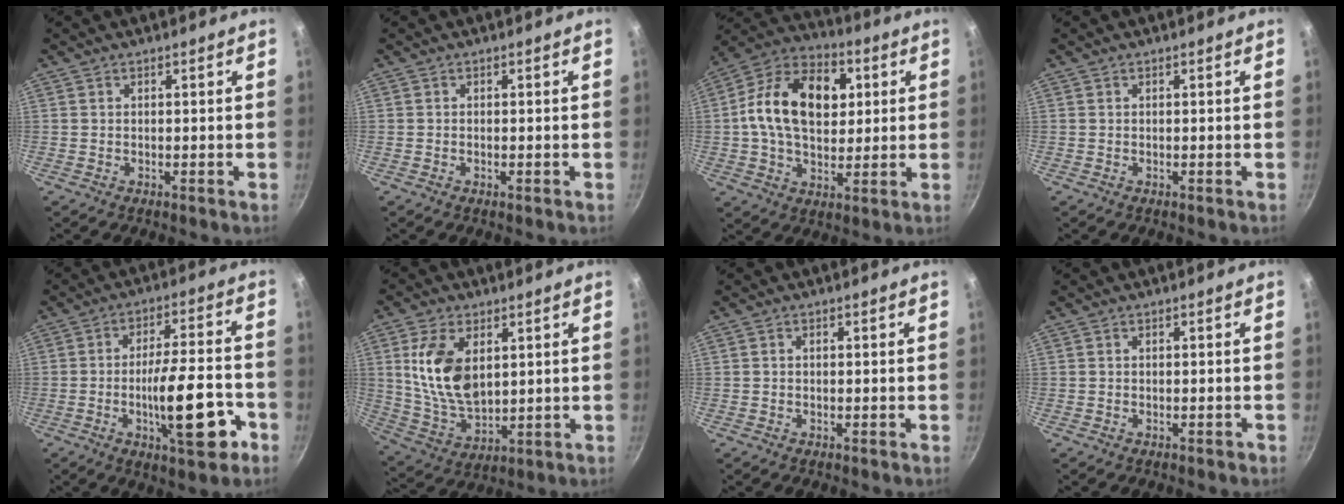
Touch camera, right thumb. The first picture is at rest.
{"total": 0.5, "force": [-0.2, 0.2, 0.4], "torque": [-0.006, 0.001, -0.005]}
{"total": 19.3, "force": [3.4, 12.8, 14.0], "torque": [-0.203, 0.018, 0.040]}
{"total": 0.0}
{"total": 15.2, "force": [-5.5, 4.7, 13.4], "torque": [-0.180, 0.033, -0.080]}
{"total": 14.0, "force": [3.5, 8.2, 10.7], "torque": [-0.191, -0.024, 0.079]}
{"total": 0.7, "force": [-0.1, 0.6, 0.5], "torque": [-0.008, 0.005, -0.001]}
{"total": 0.6, "force": [-0.4, 0.4, 0.3], "torque": [-0.002, 0.006, -0.003]}